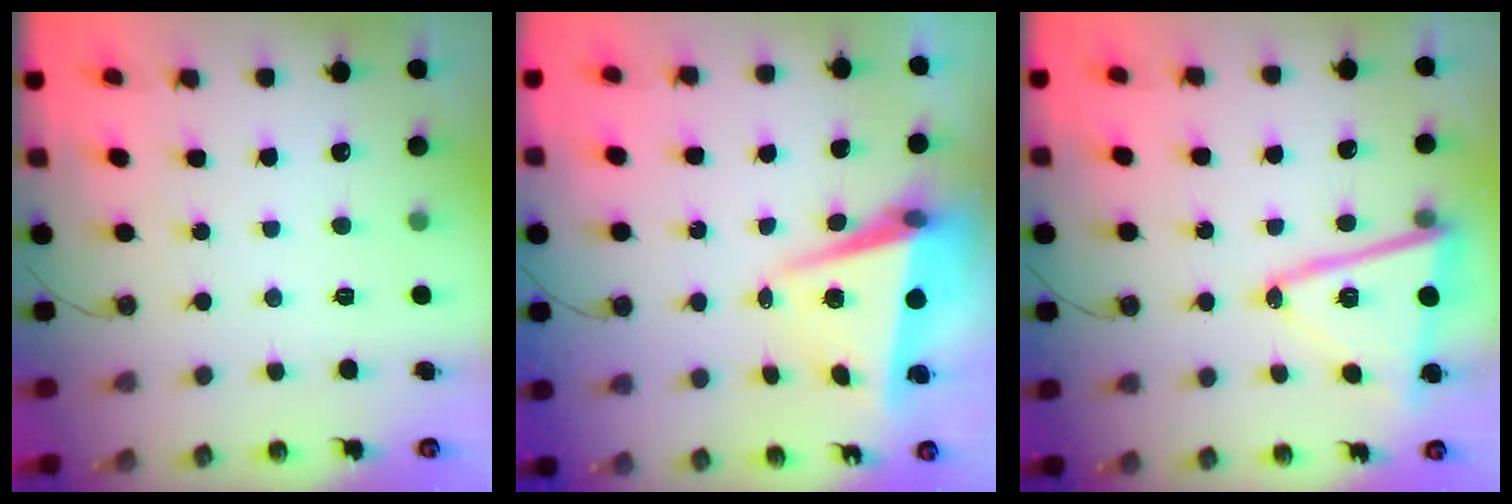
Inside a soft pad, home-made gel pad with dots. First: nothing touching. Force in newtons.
{"total": 6.9, "press": 6.8, "slide": 1.1}
{"total": 14.4, "press": 14.3, "slide": 1.4}